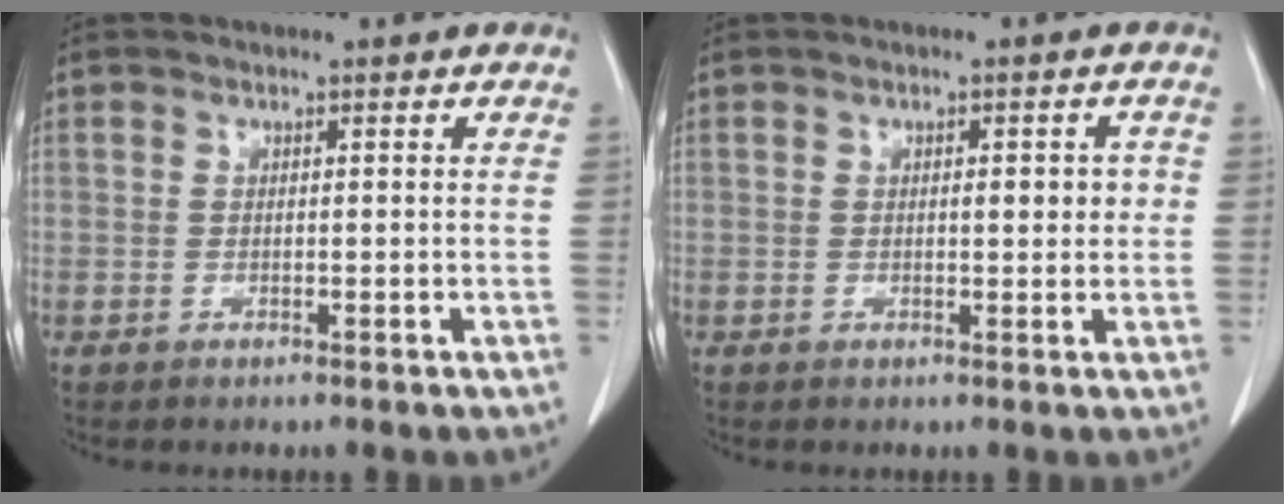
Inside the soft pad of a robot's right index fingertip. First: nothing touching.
{"total": 2.8, "force": [0.4, 1.0, 2.6], "torque": [-0.033, 0.002, 0.005]}